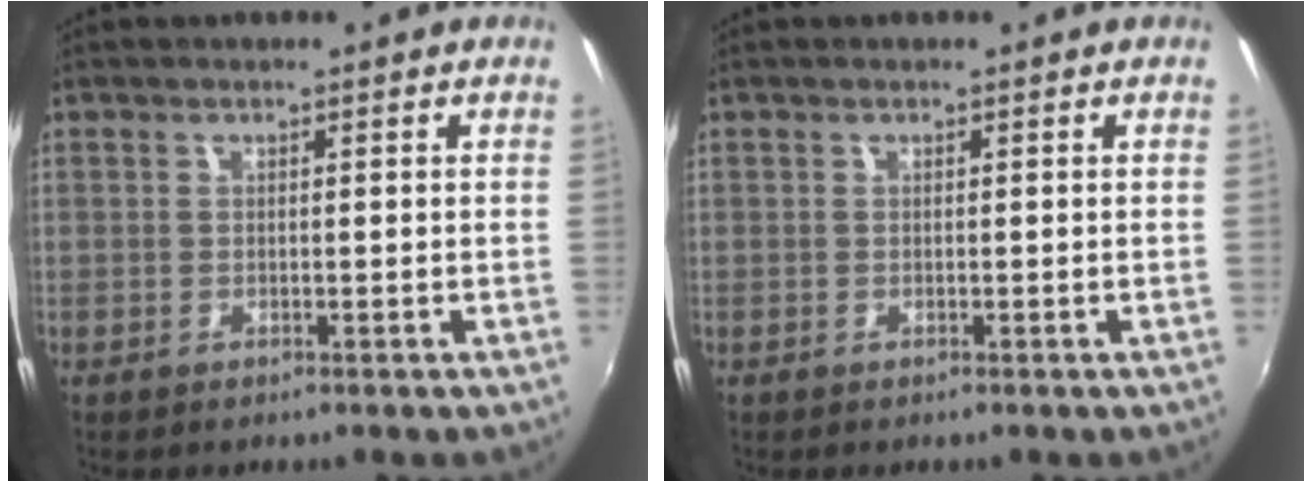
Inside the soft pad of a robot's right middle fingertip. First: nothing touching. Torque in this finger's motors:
{"motor_torque": [0.00, 0.00, 0.00, 0.00]}